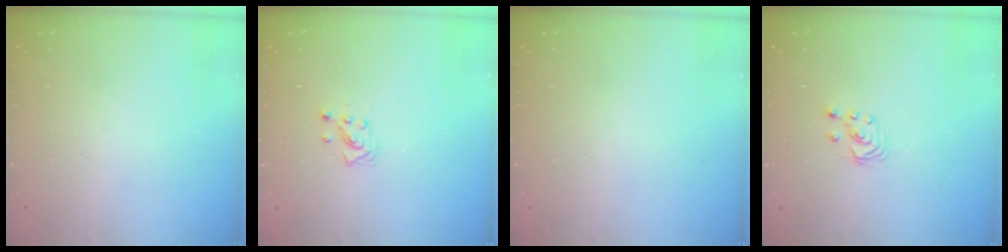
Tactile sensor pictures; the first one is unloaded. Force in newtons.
{"total": 3.3, "press": 3.2, "slide": 0.5}
{"total": 0.0}
{"total": 2.1, "press": 2.1, "slide": 0.3}